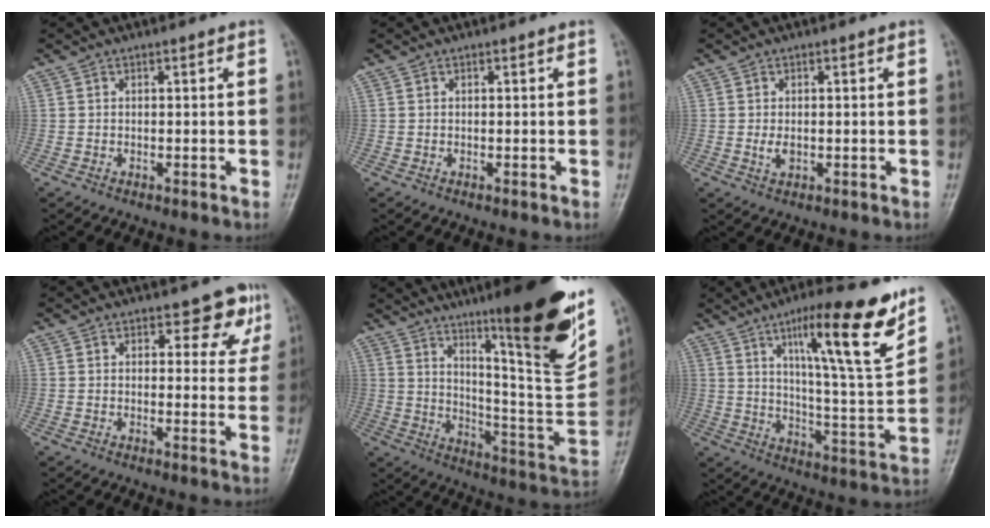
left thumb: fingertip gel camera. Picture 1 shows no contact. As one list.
[{"total": 0.0}, {"total": 2.1, "force": [-0.1, 1.2, 1.6], "torque": [-0.032, -0.004, -0.001]}, {"total": 5.8, "force": [3.5, 3.4, 3.0], "torque": [0.003, -0.016, 0.037]}, {"total": 25.5, "force": [14.9, 3.6, 20.4], "torque": [-0.268, -0.070, 0.236]}, {"total": 18.5, "force": [11.0, 2.7, 14.6], "torque": [-0.202, -0.062, 0.176]}]